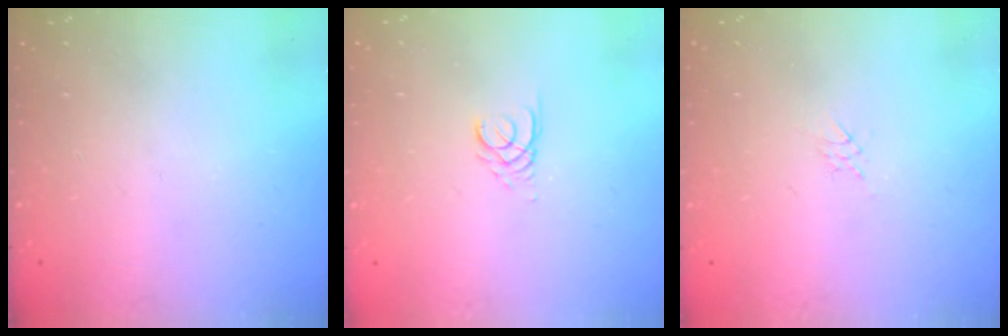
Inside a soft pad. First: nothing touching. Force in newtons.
{"total": 2.6, "press": 2.6, "slide": 0.3}
{"total": 2.2, "press": 2.2, "slide": 0.4}